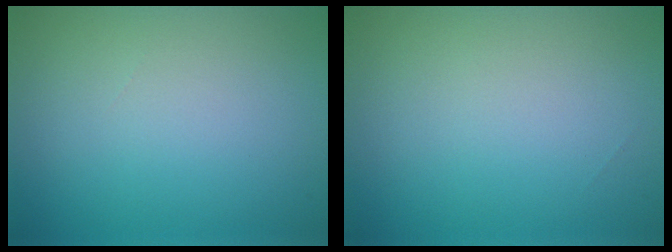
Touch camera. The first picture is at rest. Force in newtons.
{"total": 0.0}